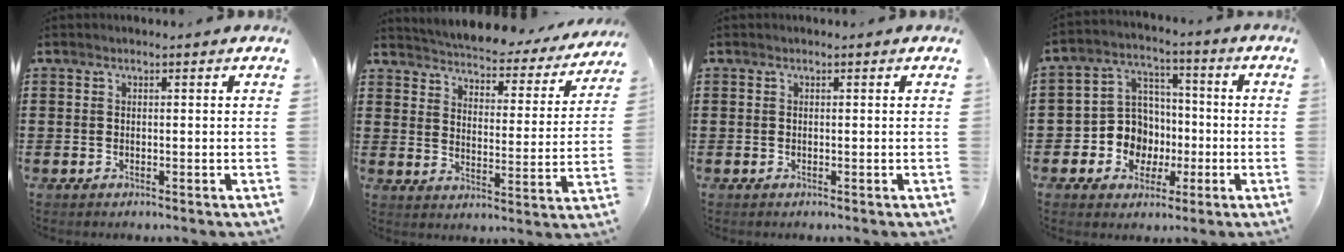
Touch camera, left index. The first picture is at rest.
{"total": 3.6, "force": [3.5, 0.1, 0.4], "torque": [-0.031, -0.035, 0.053]}
{"total": 0.0}
{"total": 8.7, "force": [-1.6, 8.1, 2.7], "torque": [-0.094, 0.012, -0.025]}